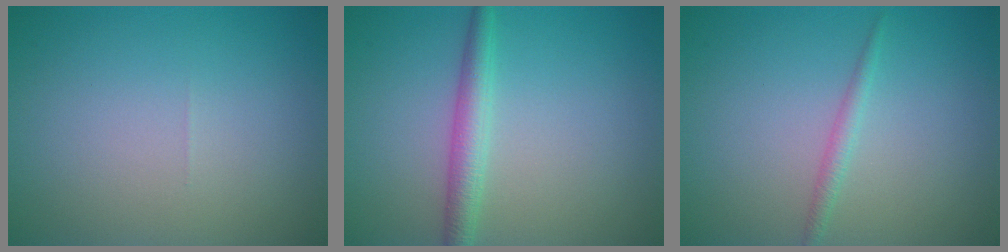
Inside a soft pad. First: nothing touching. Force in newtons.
{"total": 2.6, "press": 2.6, "slide": 0.0}
{"total": 1.1, "press": 1.1, "slide": 0.0}